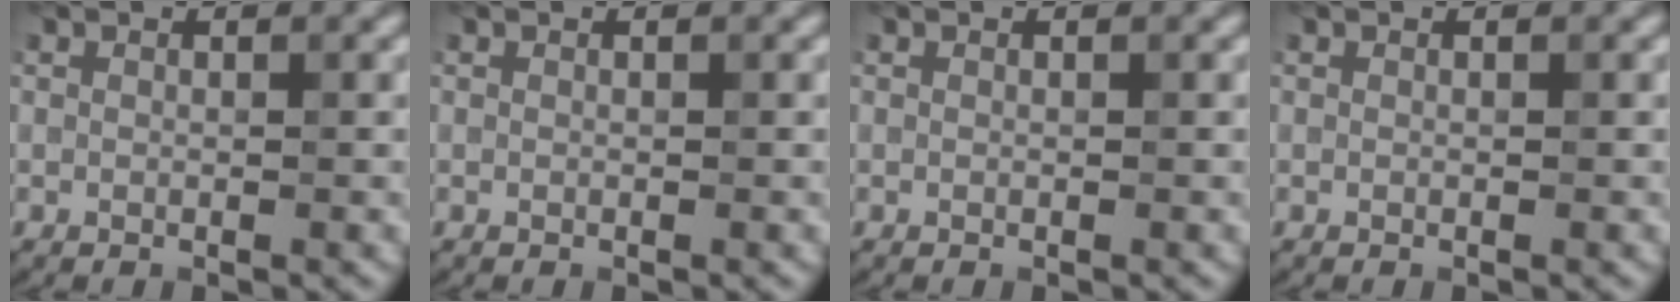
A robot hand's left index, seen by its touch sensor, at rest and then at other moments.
{"total": 0.0}
{"total": 0.0}
{"total": 0.0}